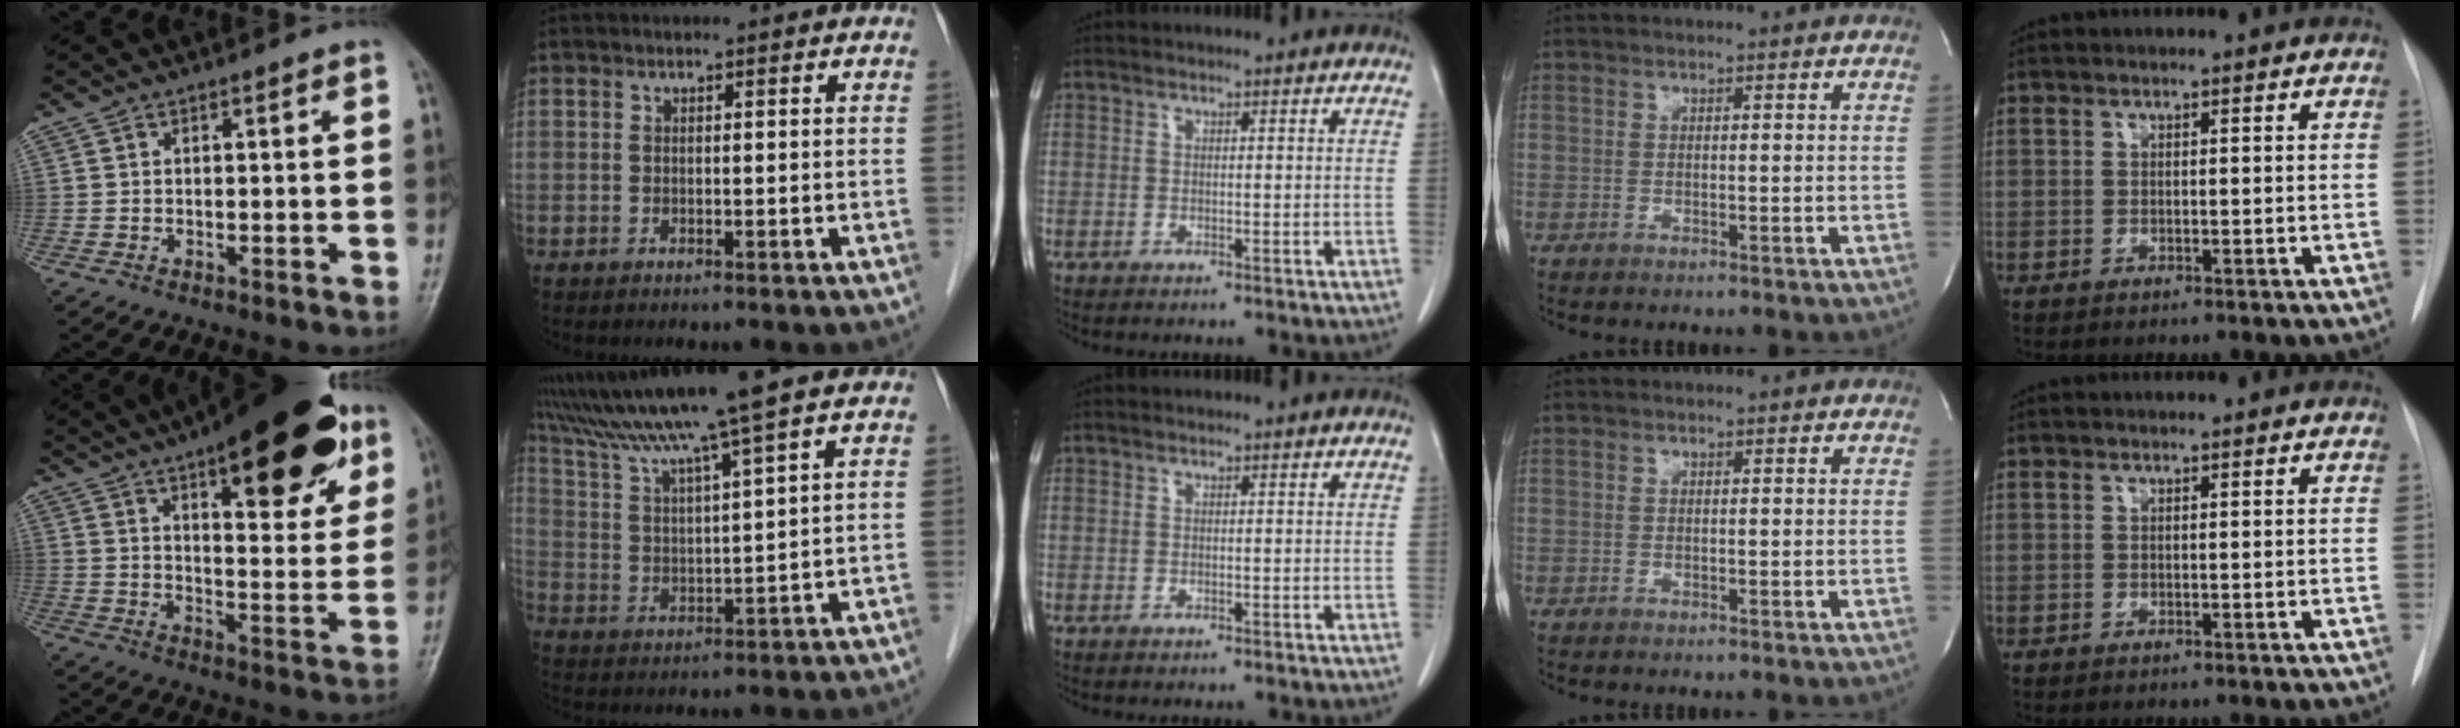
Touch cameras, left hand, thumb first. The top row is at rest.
{"thumb": {"total": 25.0, "force": [14.2, 8.8, 18.6], "torque": [-0.225, -0.034, 0.203]}, "index": {"total": 13.5, "force": [10.8, -2.2, 7.7], "torque": [-0.141, 0.013, 0.190]}}